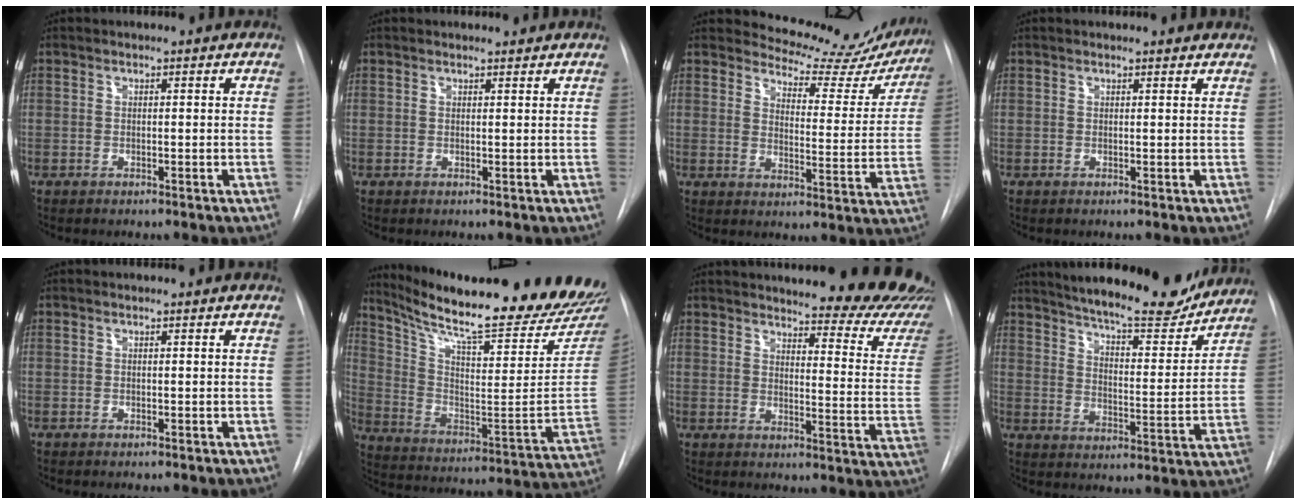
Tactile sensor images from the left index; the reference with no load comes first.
{"total": 1.4, "force": [1.3, 0.3, 0.1], "torque": [-0.008, 0.001, 0.013]}
{"total": 15.1, "force": [14.1, 4.7, 2.3], "torque": [-0.002, -0.064, 0.142]}
{"total": 2.8, "force": [2.7, 0.6, 0.4], "torque": [-0.007, 0.000, 0.018]}
{"total": 0.0}
{"total": 28.3, "force": [25.2, 2.0, 12.8], "torque": [-0.211, -0.107, 0.346]}
{"total": 24.6, "force": [22.8, 2.8, 8.9], "torque": [-0.119, -0.116, 0.253]}
{"total": 19.5, "force": [17.6, 3.2, 7.8], "torque": [-0.120, -0.037, 0.237]}